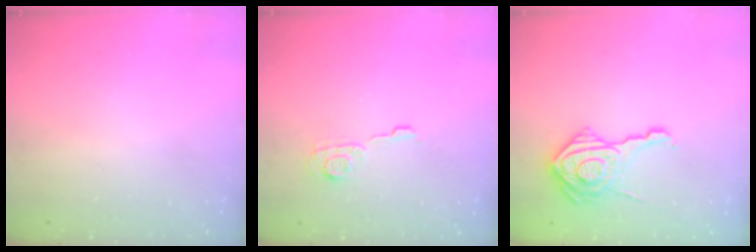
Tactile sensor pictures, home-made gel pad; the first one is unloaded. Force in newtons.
{"total": 6.8, "press": 6.8, "slide": 0.2}
{"total": 16.6, "press": 16.6, "slide": 1.2}